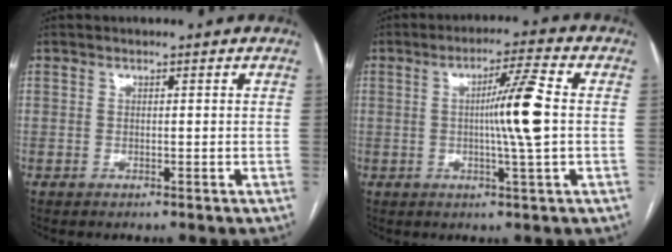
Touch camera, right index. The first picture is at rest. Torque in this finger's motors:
{"motor_torque": [0.25, -0.06, 0.25, 0.12]}